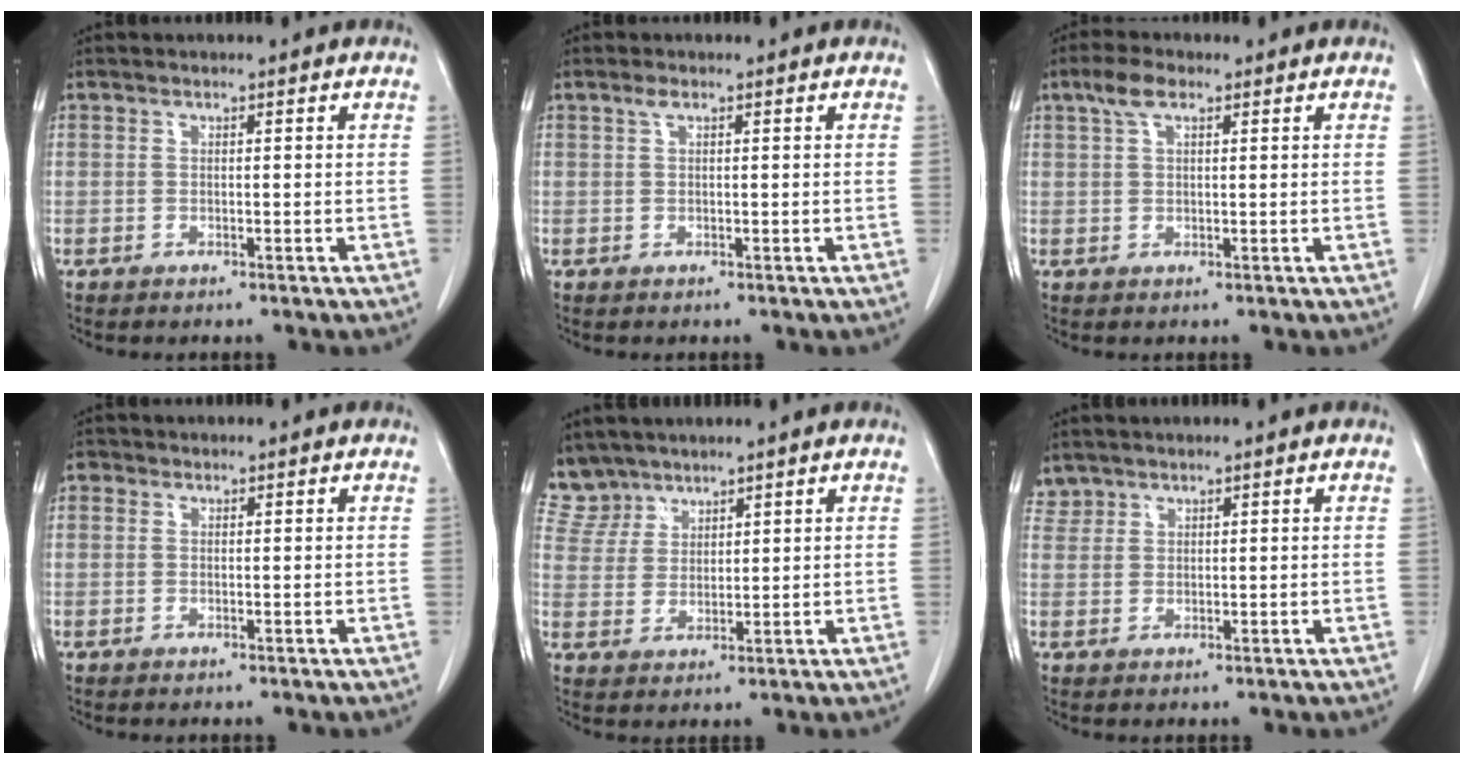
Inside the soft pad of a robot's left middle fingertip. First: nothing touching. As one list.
[{"total": 1.0, "force": [0.6, 0.3, 0.7], "torque": [-0.014, 0.007, 0.010]}, {"total": 3.5, "force": [2.0, 1.3, 2.5], "torque": [-0.057, 0.015, 0.042]}, {"total": 0.8, "force": [0.4, 0.6, 0.2], "torque": [0.000, 0.000, 0.003]}, {"total": 5.0, "force": [4.5, 2.1, -0.7], "torque": [0.015, 0.003, 0.097]}, {"total": 1.8, "force": [1.6, 0.9, -0.4], "torque": [0.011, 0.009, 0.029]}]